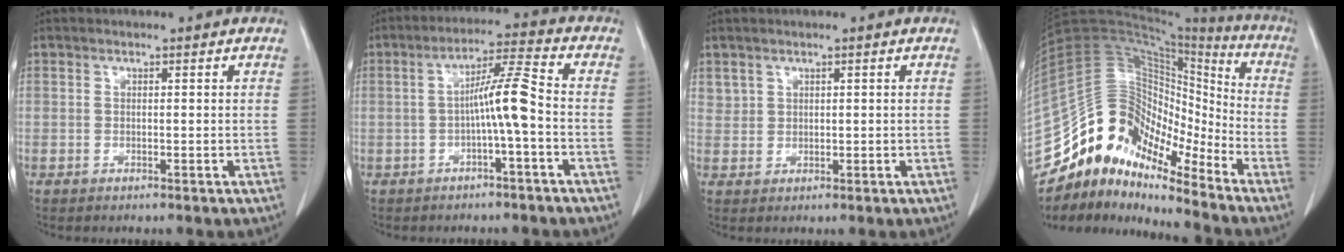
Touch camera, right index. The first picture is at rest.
{"total": 7.4, "force": [-1.0, -0.2, 7.3], "torque": [-0.130, 0.018, -0.018]}
{"total": 1.8, "force": [1.2, 1.2, 0.1], "torque": [0.010, 0.004, 0.023]}
{"total": 16.4, "force": [-12.7, 6.7, 7.8], "torque": [-0.122, 0.089, -0.227]}